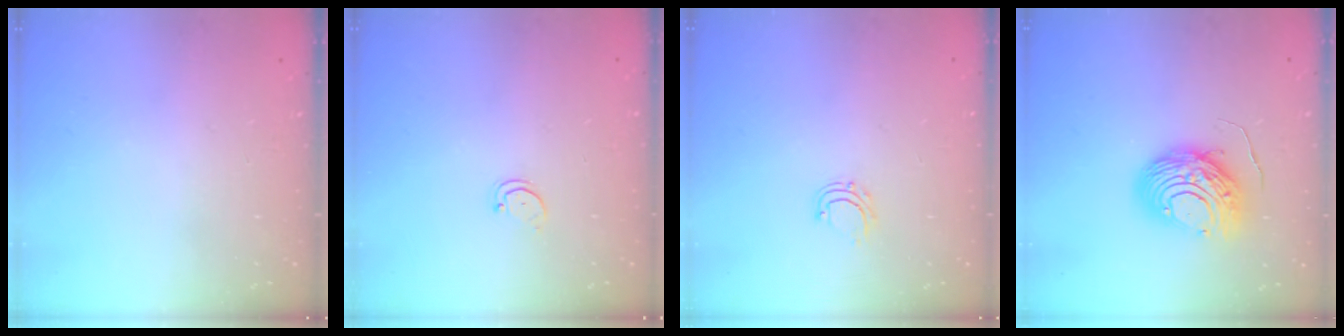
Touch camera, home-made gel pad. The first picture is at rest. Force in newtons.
{"total": 1.5, "press": 1.5, "slide": 0.3}
{"total": 4.9, "press": 4.8, "slide": 0.4}
{"total": 11.1, "press": 11.0, "slide": 1.0}